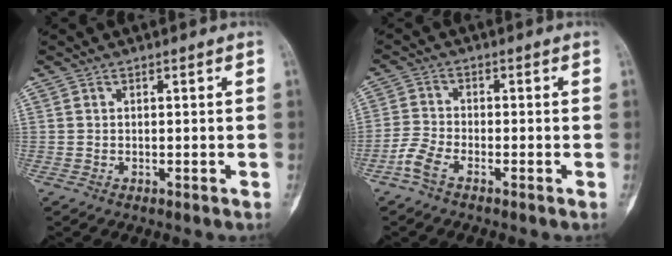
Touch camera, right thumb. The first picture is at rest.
{"total": 4.0, "force": [-2.7, 1.4, 2.6], "torque": [-0.062, 0.012, -0.062]}